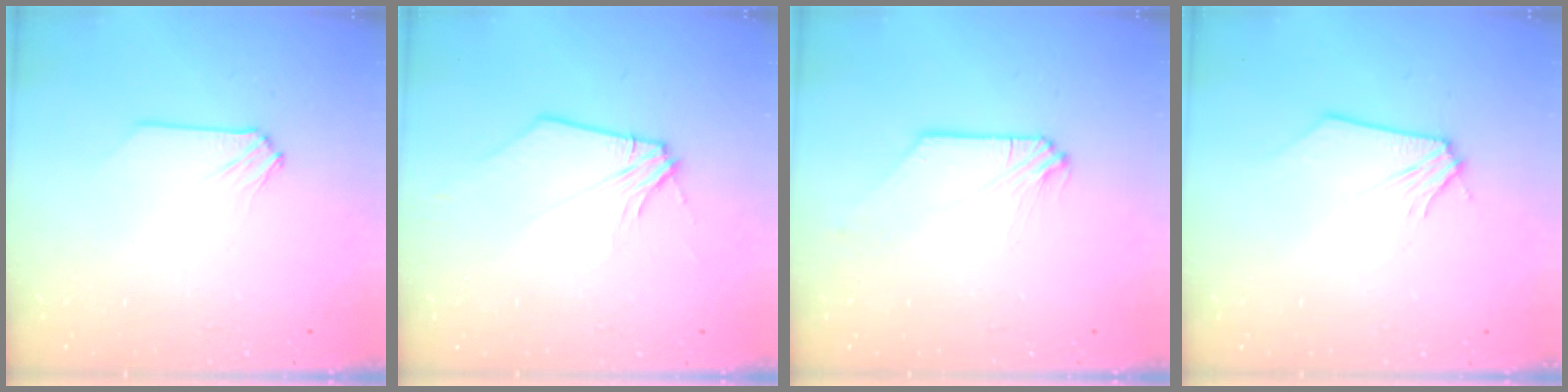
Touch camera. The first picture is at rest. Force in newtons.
{"total": 2.9, "press": 2.8, "slide": 0.5}
{"total": 0.0}
{"total": 0.0}